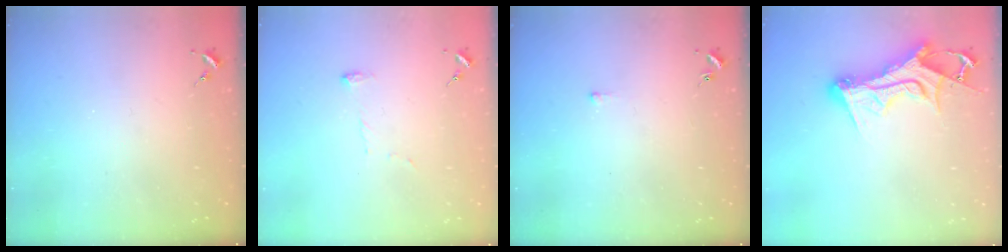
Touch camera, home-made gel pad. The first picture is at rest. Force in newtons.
{"total": 5.8, "press": 5.7, "slide": 0.5}
{"total": 1.6, "press": 1.6, "slide": 0.2}
{"total": 14.0, "press": 14.0, "slide": 1.2}